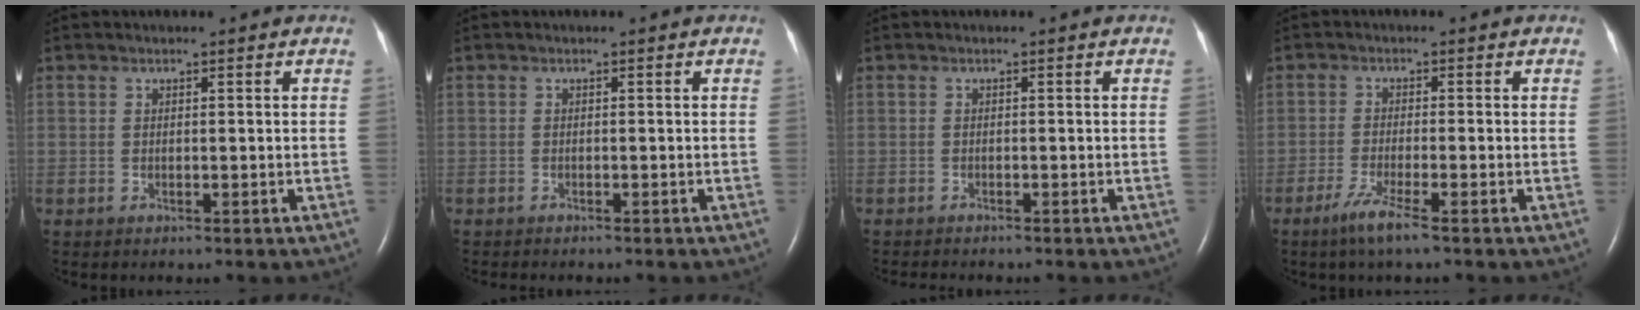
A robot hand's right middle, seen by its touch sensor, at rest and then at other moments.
{"total": 2.3, "force": [-2.0, 0.4, 1.0], "torque": [-0.018, -0.005, -0.021]}
{"total": 3.3, "force": [-3.0, 0.5, 1.4], "torque": [-0.022, -0.007, -0.037]}
{"total": 4.3, "force": [-2.8, -0.2, 3.3], "torque": [-0.073, -0.013, -0.057]}